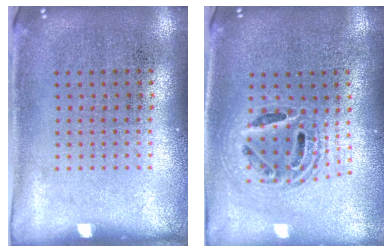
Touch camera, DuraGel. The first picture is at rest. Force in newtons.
{"total": 1.9, "press": 1.6, "slide": 1.1}